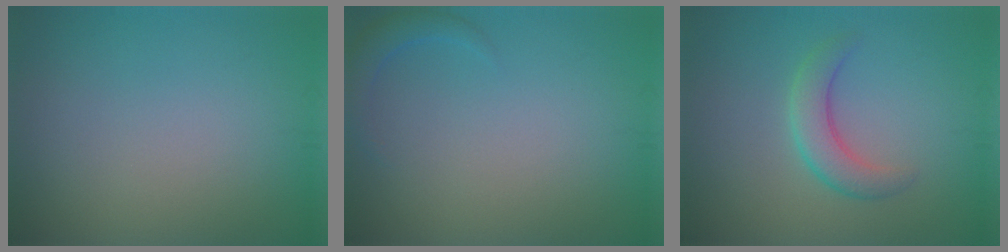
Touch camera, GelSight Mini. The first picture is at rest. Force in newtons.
{"total": 1.7, "press": 1.6, "slide": 0.2}
{"total": 2.9, "press": 2.9, "slide": 0.2}